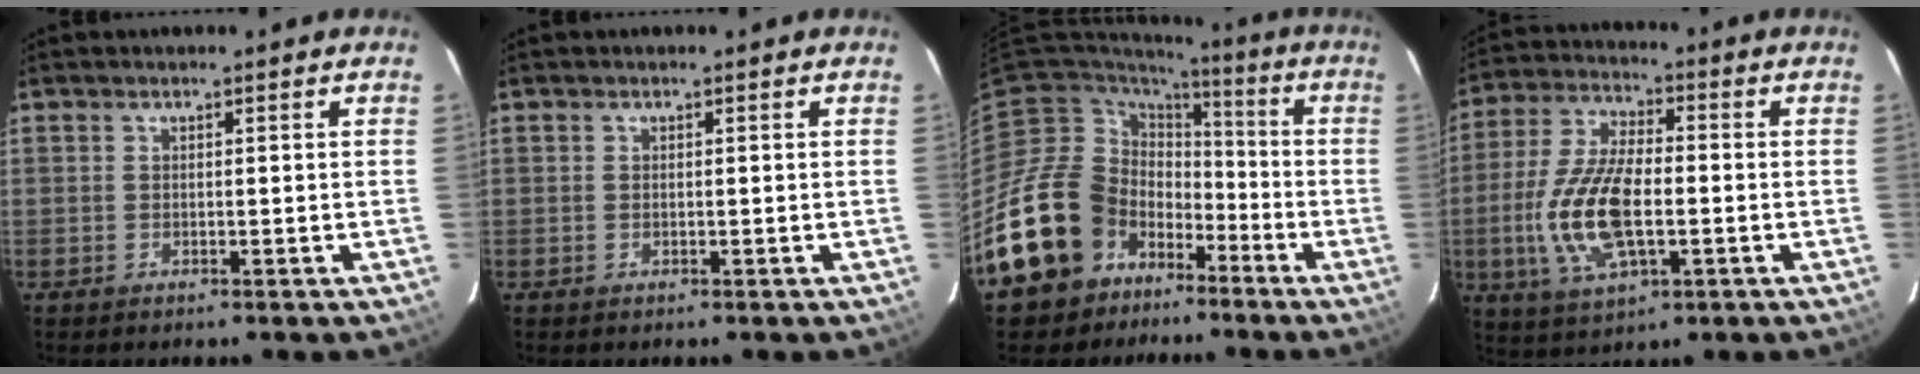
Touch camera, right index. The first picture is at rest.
{"total": 0.0}
{"total": 19.2, "force": [-9.9, 14.8, 7.0], "torque": [-0.168, 0.030, -0.152]}
{"total": 15.0, "force": [-2.9, 6.4, 13.3], "torque": [-0.283, -0.002, -0.053]}